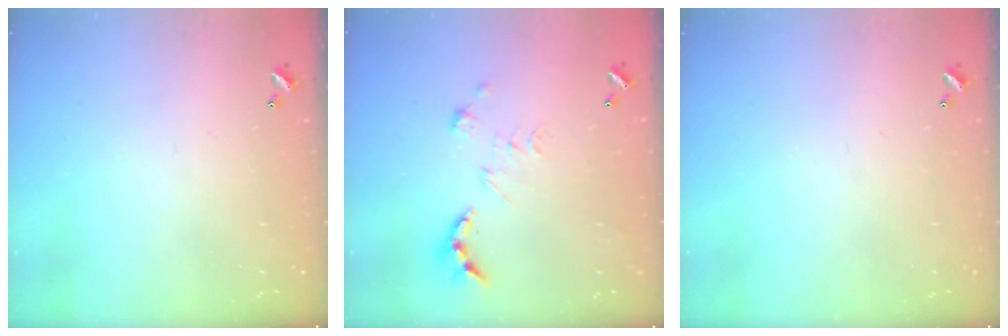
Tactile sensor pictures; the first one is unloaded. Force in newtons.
{"total": 2.7, "press": 2.2, "slide": 1.5}
{"total": 0.0}